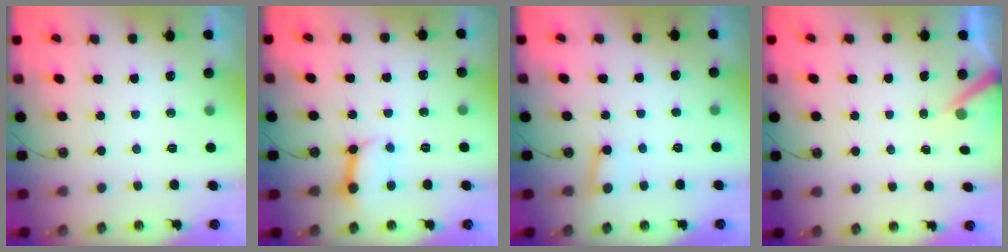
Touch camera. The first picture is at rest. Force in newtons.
{"total": 8.9, "press": 8.9, "slide": 1.0}
{"total": 3.2, "press": 3.1, "slide": 0.8}
{"total": 4.3, "press": 4.3, "slide": 0.2}